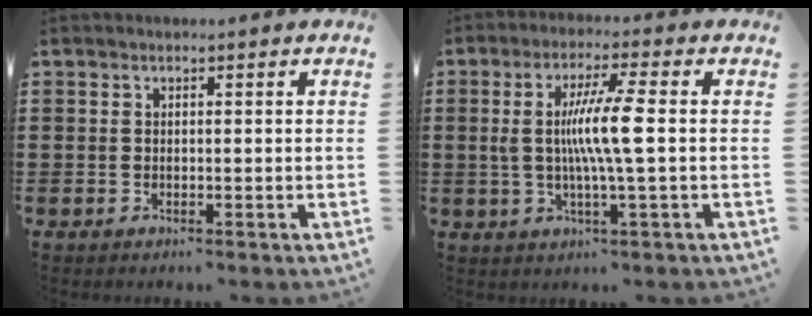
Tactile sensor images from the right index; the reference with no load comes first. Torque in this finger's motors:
{"motor_torque": [1.94, -0.20, 0.95, 0.21]}